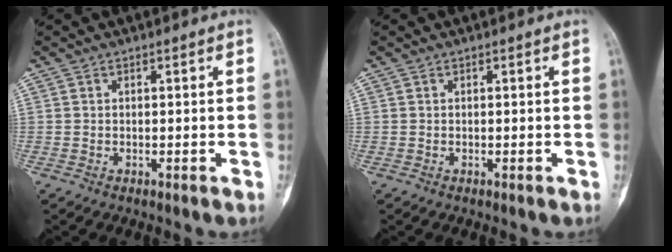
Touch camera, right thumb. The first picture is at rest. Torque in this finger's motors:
{"motor_torque": [0.01, 0.00, -0.08, 0.08, 0.02]}